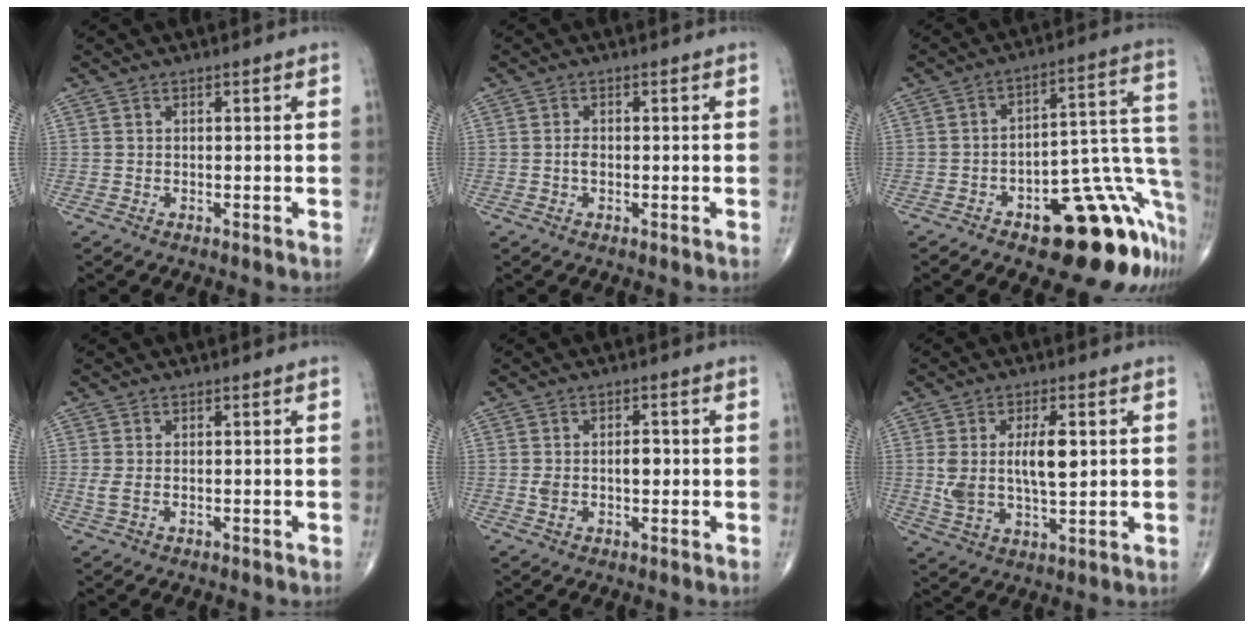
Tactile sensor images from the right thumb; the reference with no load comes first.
{"total": 1.3, "force": [-0.3, 0.8, 1.0], "torque": [-0.017, 0.002, -0.007]}
{"total": 21.1, "force": [-11.0, 8.3, 16.0], "torque": [-0.102, 0.102, -0.144]}
{"total": 1.7, "force": [-0.1, 0.9, 1.4], "torque": [-0.041, -0.002, 0.000]}
{"total": 4.4, "force": [-0.1, 2.5, 3.6], "torque": [-0.062, 0.012, 0.001]}
{"total": 9.9, "force": [1.6, 4.2, 8.8], "torque": [-0.165, -0.006, 0.034]}